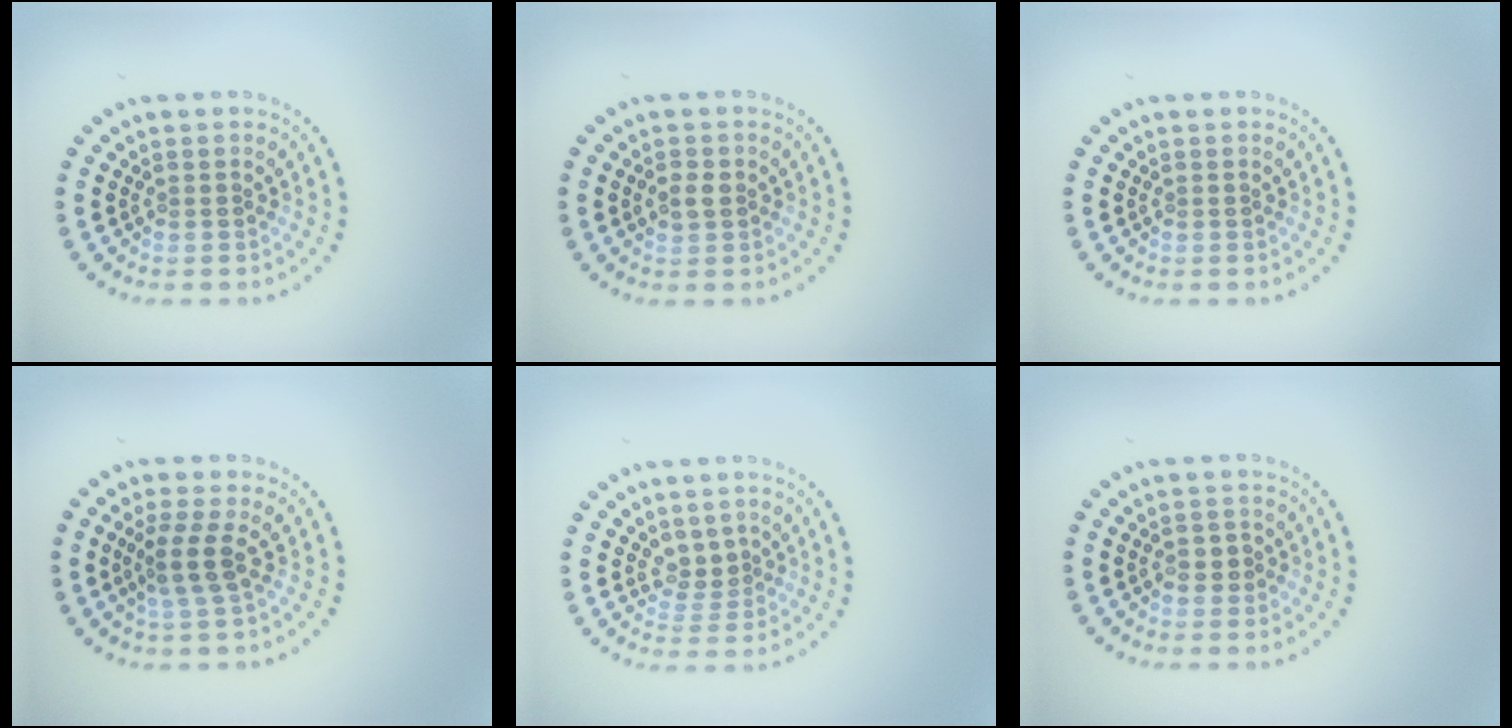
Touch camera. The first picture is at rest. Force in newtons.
{"total": 1.4, "press": 1.4, "slide": 0.3}
{"total": 0.0}
{"total": 2.5, "press": 1.9, "slide": 1.6}
{"total": 1.9, "press": 1.3, "slide": 1.4}
{"total": 1.4, "press": 1.2, "slide": 0.6}